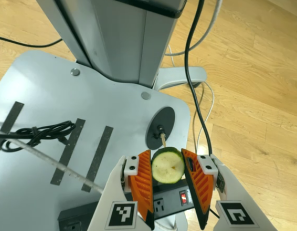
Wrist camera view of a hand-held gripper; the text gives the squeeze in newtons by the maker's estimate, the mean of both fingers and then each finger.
{"total": 6.7, "left": 7.1, "right": 6.3}